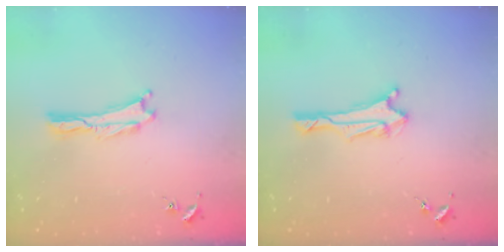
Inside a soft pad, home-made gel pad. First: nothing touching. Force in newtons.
{"total": 2.9, "press": 2.8, "slide": 0.7}